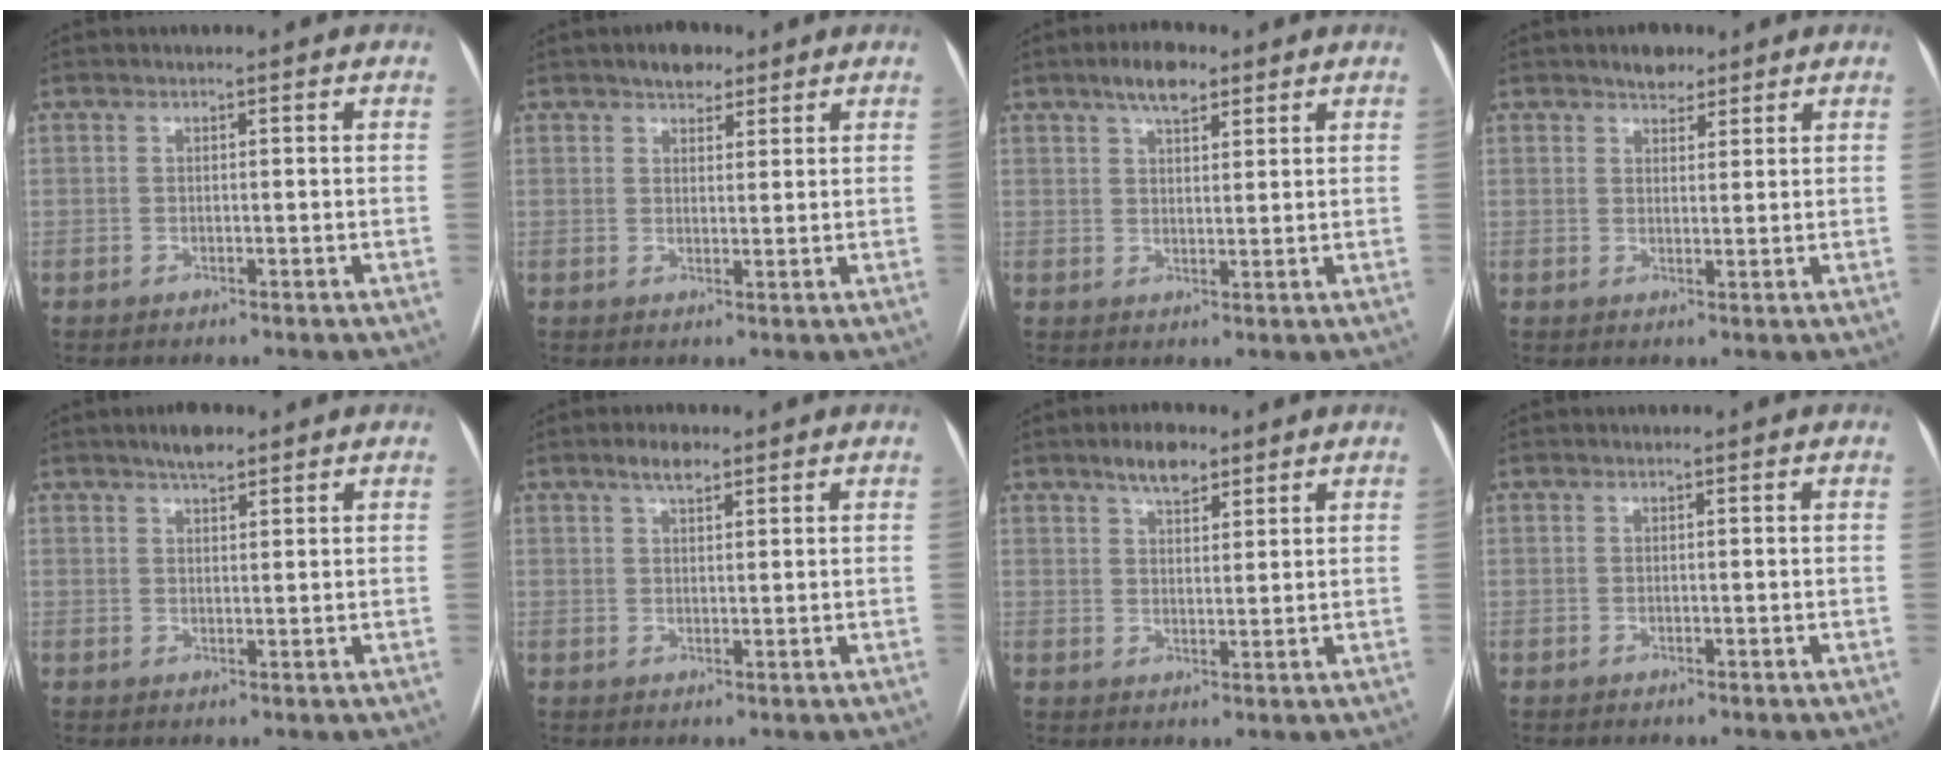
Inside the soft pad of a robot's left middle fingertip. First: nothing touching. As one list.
[{"total": 3.8, "force": [2.7, 2.0, 1.6], "torque": [-0.024, 0.009, 0.043]}, {"total": 5.5, "force": [3.7, 2.0, 3.5], "torque": [-0.062, 0.013, 0.061]}, {"total": 3.2, "force": [2.5, 1.7, 1.2], "torque": [-0.017, 0.005, 0.038]}, {"total": 3.5, "force": [2.7, 1.1, 2.0], "torque": [-0.037, 0.008, 0.043]}, {"total": 3.0, "force": [2.1, 1.1, 1.9], "torque": [-0.037, 0.008, 0.037]}, {"total": 5.1, "force": [3.6, 2.0, 2.9], "torque": [-0.050, 0.009, 0.060]}, {"total": 0.0}]